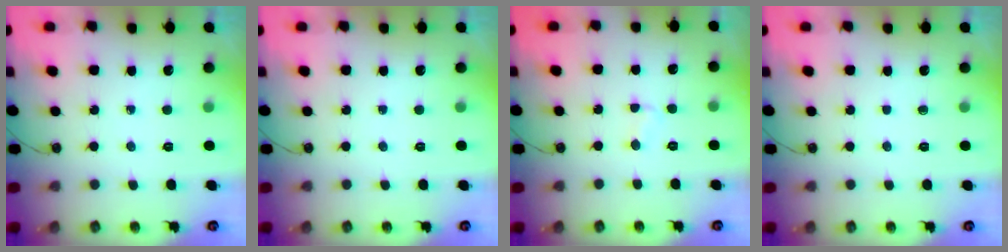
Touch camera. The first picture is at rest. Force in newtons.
{"total": 0.0}
{"total": 2.3, "press": 2.3, "slide": 0.2}
{"total": 0.0}